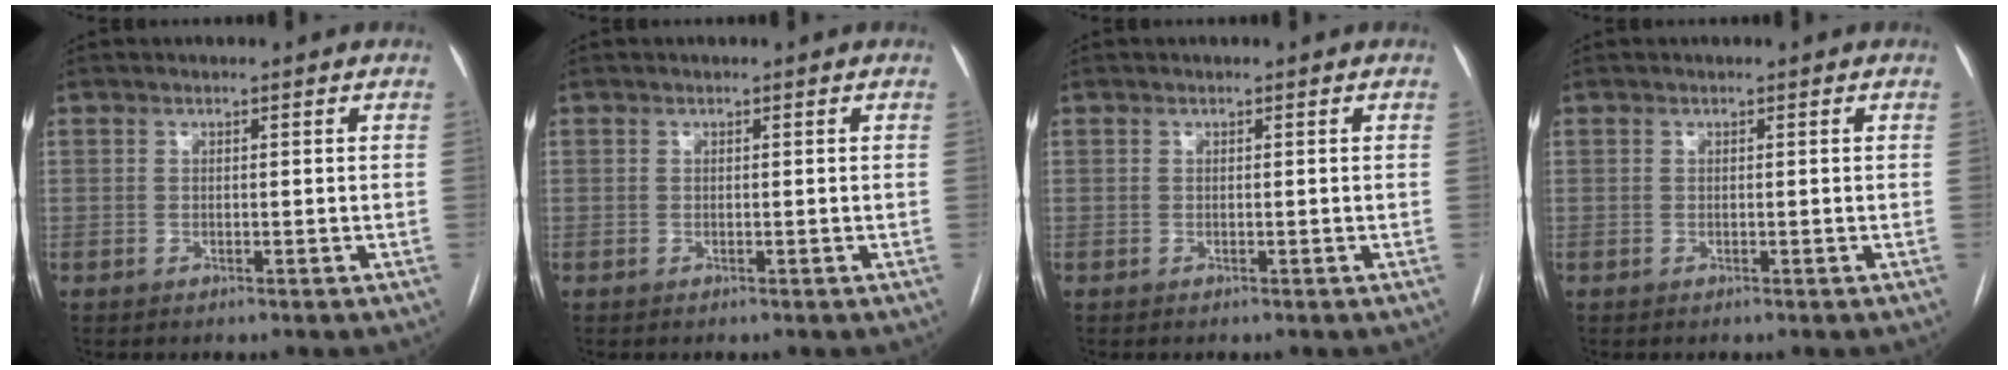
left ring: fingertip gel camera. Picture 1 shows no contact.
{"total": 0.0}
{"total": 0.0}
{"total": 0.0}